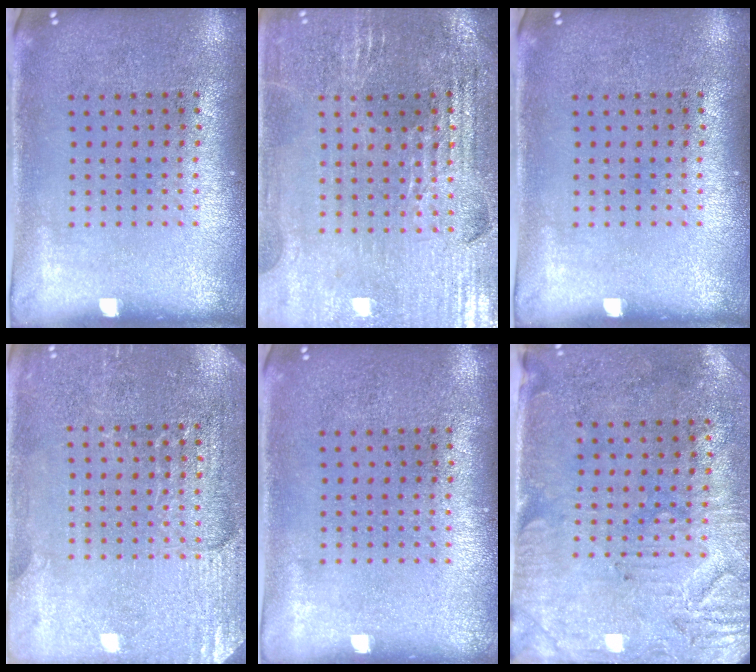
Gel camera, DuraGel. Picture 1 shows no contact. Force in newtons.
{"total": 2.9, "press": 2.8, "slide": 0.4}
{"total": 0.0}
{"total": 2.9, "press": 2.9, "slide": 0.2}
{"total": 0.0}
{"total": 3.0, "press": 2.5, "slide": 1.6}